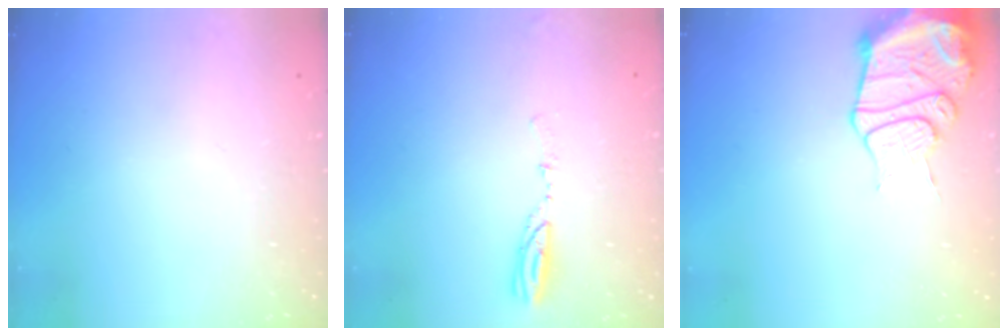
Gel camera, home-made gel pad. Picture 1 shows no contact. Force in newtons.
{"total": 4.8, "press": 4.7, "slide": 1.0}
{"total": 13.1, "press": 13.0, "slide": 1.6}